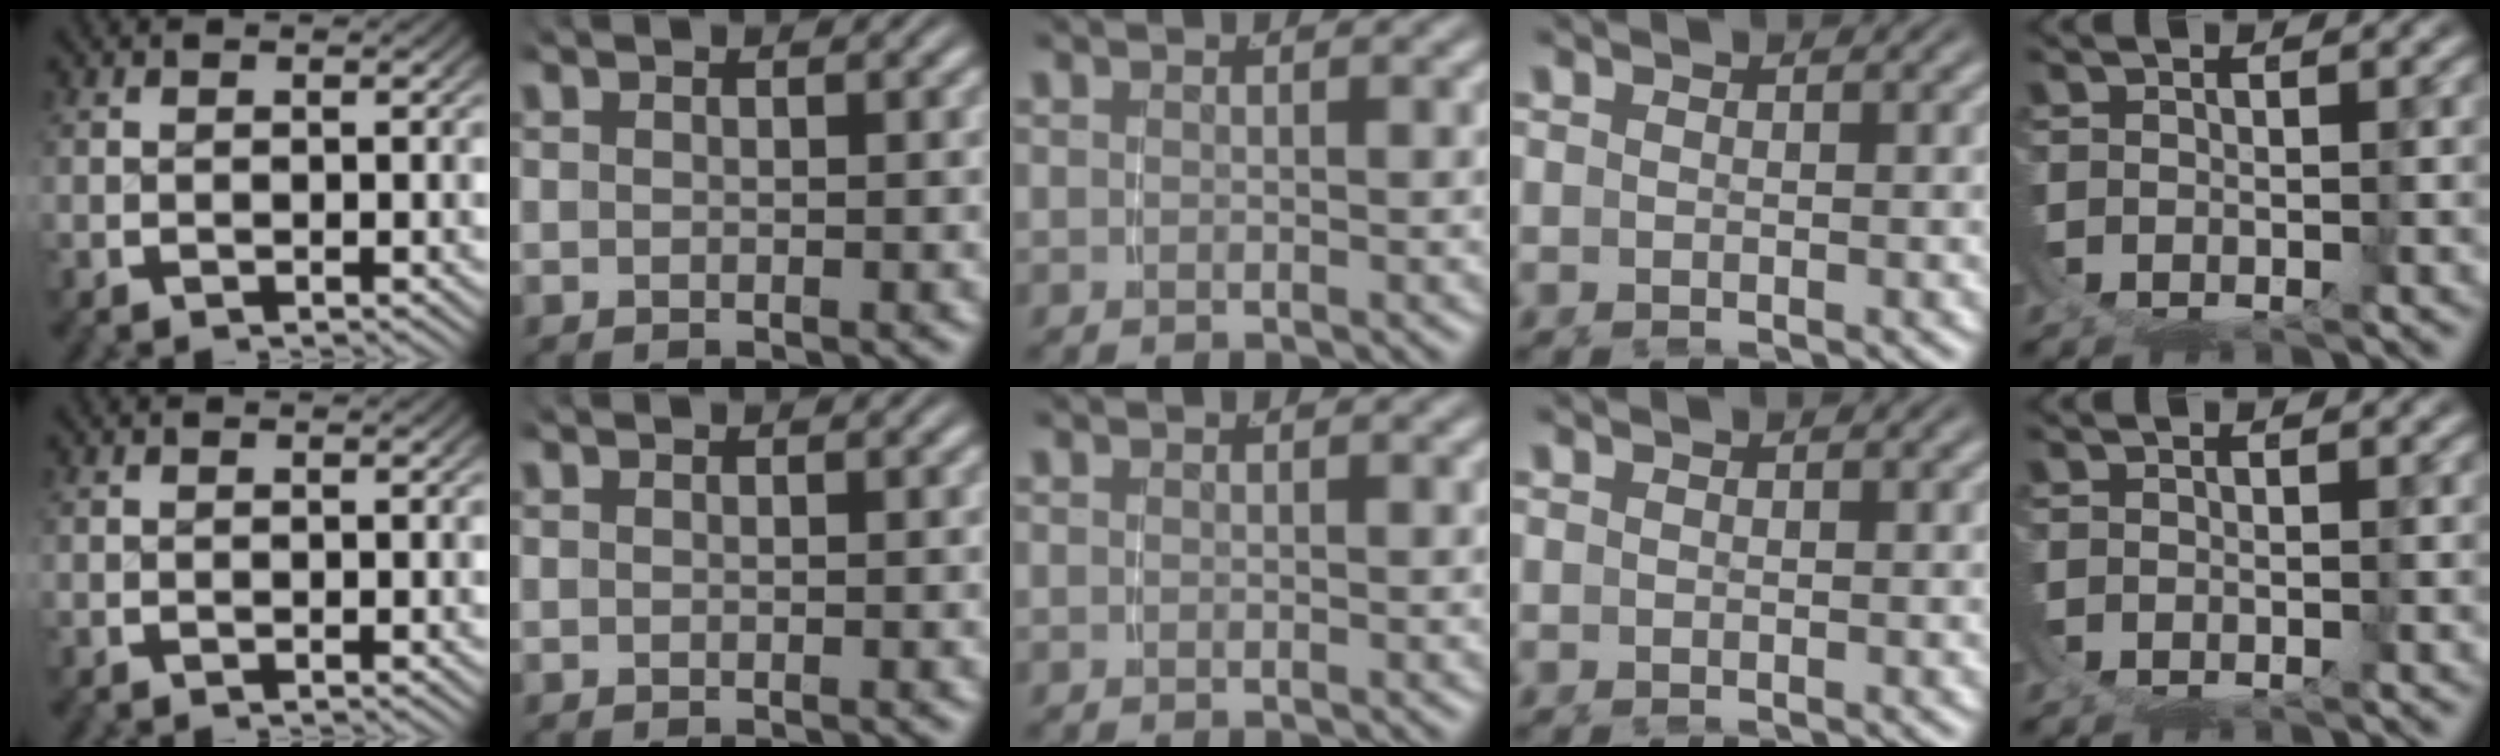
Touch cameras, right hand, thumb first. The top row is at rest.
{}